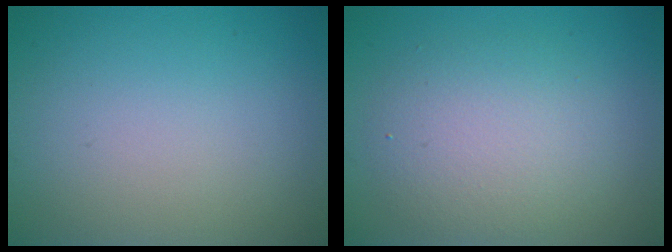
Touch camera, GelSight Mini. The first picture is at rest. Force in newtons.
{"total": 4.7, "press": 4.7, "slide": 0.4}